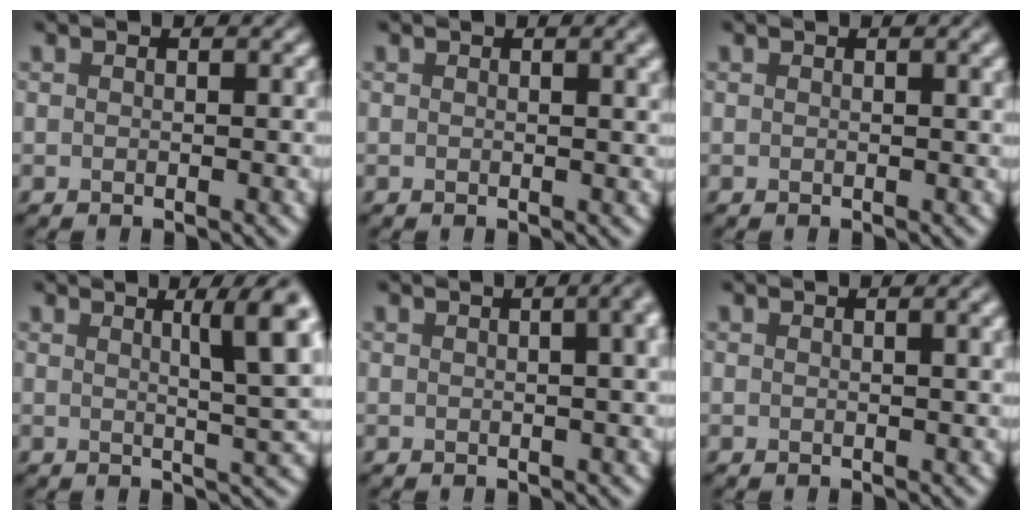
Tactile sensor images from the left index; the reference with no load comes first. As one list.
[{"total": 2.2, "force": [1.0, 0.8, 1.8], "torque": [-0.011, 0.006, 0.010]}, {"total": 1.7, "force": [0.7, 0.5, 1.4], "torque": [-0.012, 0.005, 0.009]}, {"total": 6.9, "force": [2.3, 1.3, 6.4], "torque": [-0.068, 0.009, 0.034]}, {"total": 7.1, "force": [2.0, 3.6, 5.8], "torque": [-0.012, 0.045, -0.012]}, {"total": 2.3, "force": [0.8, 0.7, 2.0], "torque": [-0.016, 0.006, 0.008]}]